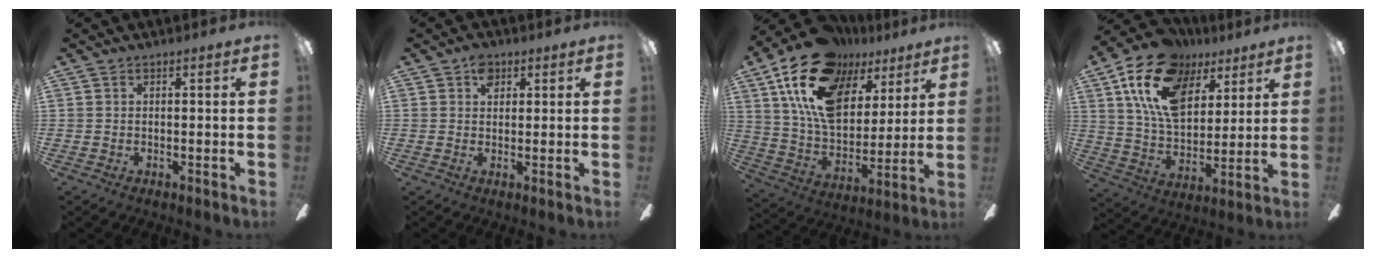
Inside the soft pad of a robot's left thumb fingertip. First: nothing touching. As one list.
[{"total": 3.9, "force": [1.9, 2.7, 2.0], "torque": [-0.020, -0.003, 0.031]}, {"total": 22.7, "force": [12.7, 13.0, 13.6], "torque": [-0.255, -0.054, 0.229]}, {"total": 20.4, "force": [10.6, 12.4, 12.1], "torque": [-0.210, -0.028, 0.194]}]